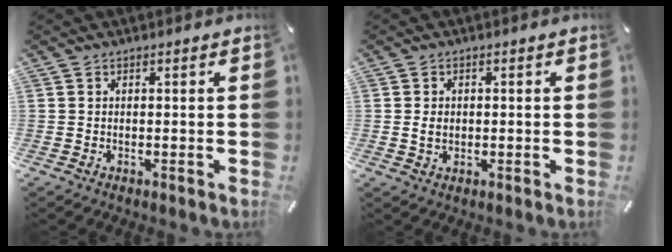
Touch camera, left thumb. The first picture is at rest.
{"total": 2.4, "force": [-0.1, 1.9, 1.5], "torque": [-0.031, 0.004, -0.003]}